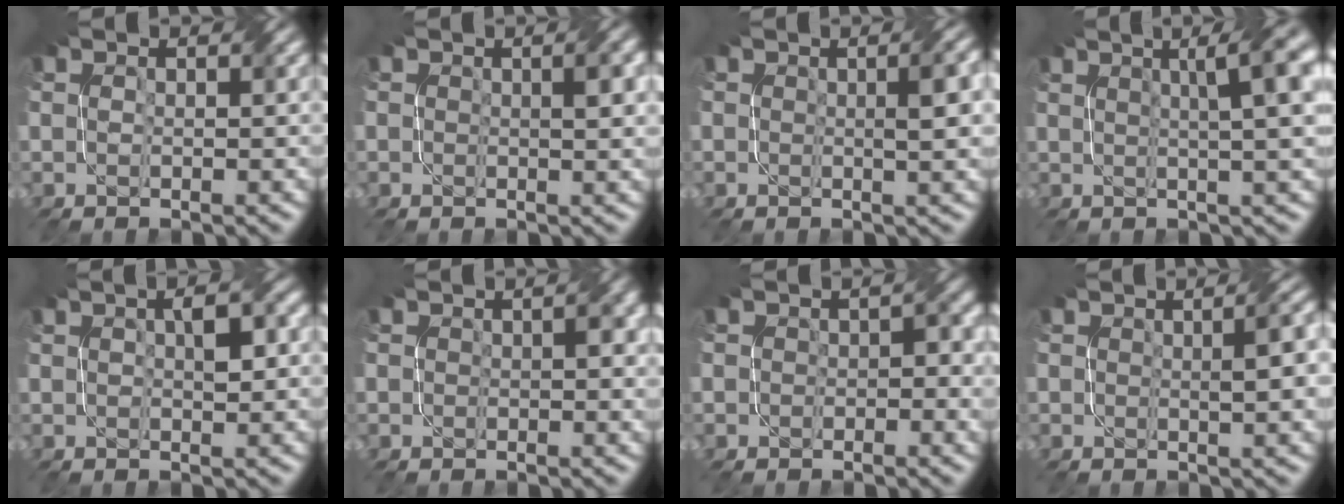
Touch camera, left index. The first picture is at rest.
{"total": 1.4, "force": [0.1, 0.3, 1.4], "torque": [-0.013, 0.005, 0.001]}
{"total": 2.2, "force": [0.1, 0.4, 2.2], "torque": [-0.023, 0.008, 0.002]}
{"total": 7.8, "force": [2.2, 2.0, 7.2], "torque": [-0.046, 0.035, 0.026]}
{"total": 2.1, "force": [0.3, 0.7, 1.9], "torque": [-0.032, 0.010, 0.008]}
{"total": 1.3, "force": [-0.2, 0.8, 1.0], "torque": [-0.007, 0.003, -0.001]}
{"total": 2.1, "force": [-0.6, 1.4, 1.4], "torque": [-0.010, 0.002, -0.004]}
{"total": 2.6, "force": [0.0, 0.5, 2.5], "torque": [-0.027, 0.009, 0.002]}